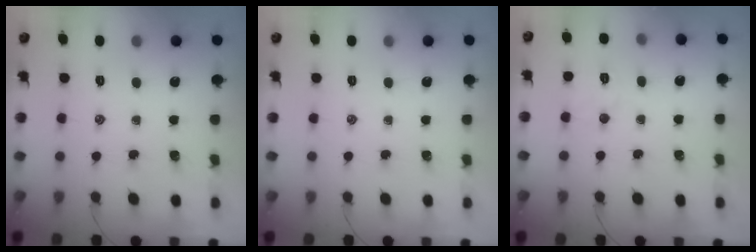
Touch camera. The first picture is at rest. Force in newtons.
{"total": 0.0}
{"total": 4.6, "press": 4.4, "slide": 1.1}